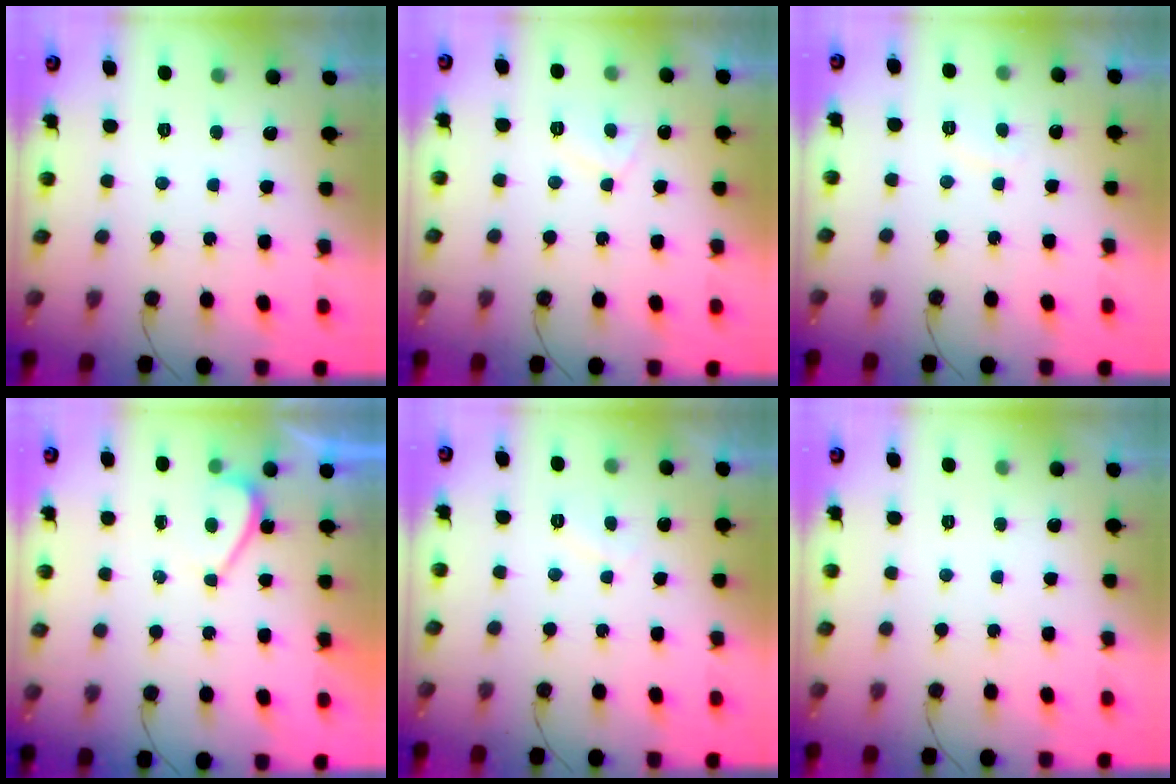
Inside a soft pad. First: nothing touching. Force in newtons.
{"total": 5.4, "press": 5.4, "slide": 0.7}
{"total": 2.0, "press": 1.9, "slide": 0.6}
{"total": 2.2, "press": 2.2, "slide": 0.5}
{"total": 1.2, "press": 1.1, "slide": 0.5}
{"total": 0.0}